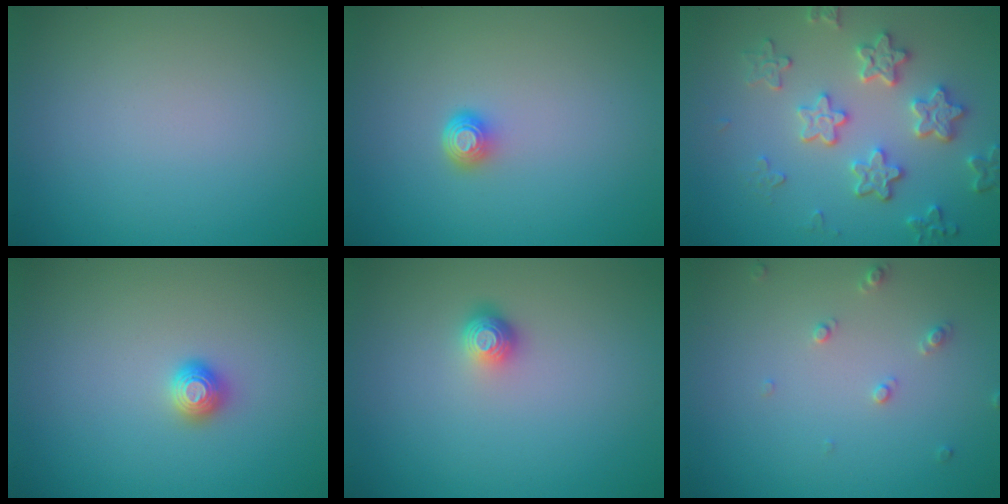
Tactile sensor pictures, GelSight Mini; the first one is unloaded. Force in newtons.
{"total": 1.5, "press": 1.1, "slide": 1.1}
{"total": 4.4, "press": 4.1, "slide": 1.6}
{"total": 1.2, "press": 1.1, "slide": 0.2}
{"total": 1.5, "press": 1.1, "slide": 1.0}
{"total": 1.3, "press": 1.2, "slide": 0.3}